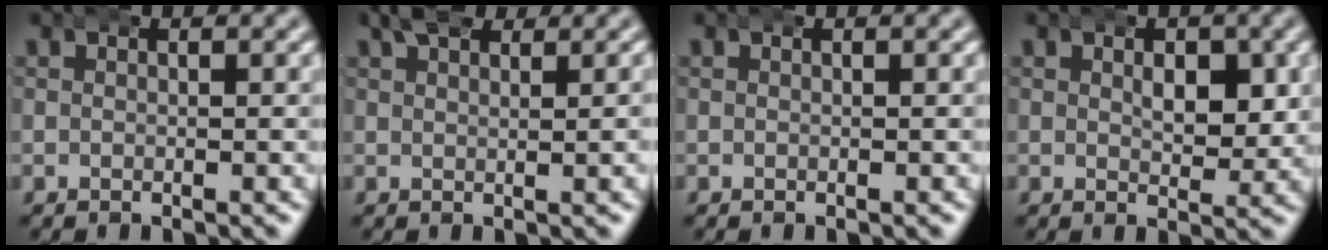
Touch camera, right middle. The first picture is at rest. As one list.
[{"total": 1.7, "force": [1.5, 0.0, 0.8], "torque": [-0.019, 0.000, 0.027]}, {"total": 0.0}, {"total": 3.2, "force": [0.9, 1.8, 2.5], "torque": [-0.030, -0.008, 0.015]}]